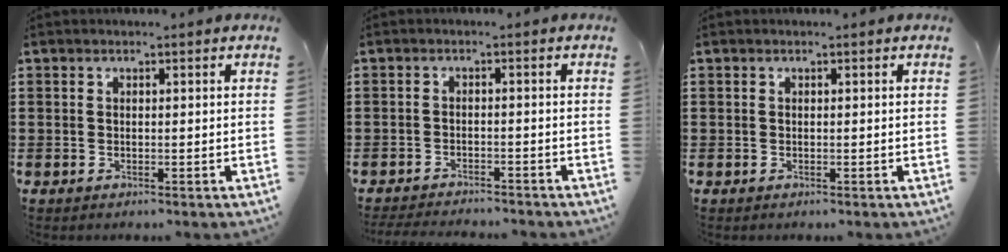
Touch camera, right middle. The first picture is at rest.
{"total": 2.4, "force": [-2.4, 0.0, 0.3], "torque": [-0.009, -0.003, -0.049]}
{"total": 0.0}